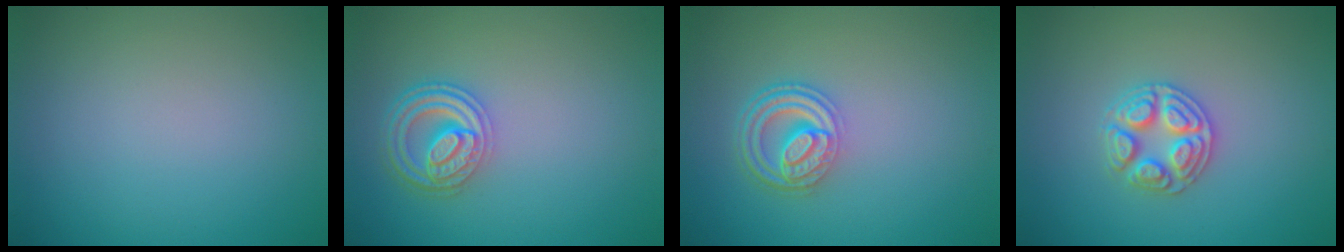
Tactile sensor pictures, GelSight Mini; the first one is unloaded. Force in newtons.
{"total": 4.5, "press": 3.7, "slide": 2.5}
{"total": 4.5, "press": 3.4, "slide": 3.0}
{"total": 3.2, "press": 3.1, "slide": 0.4}